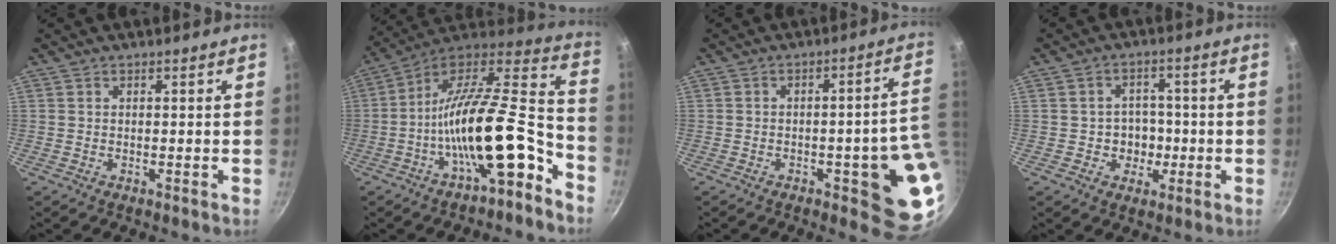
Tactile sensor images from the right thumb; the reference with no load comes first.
{"total": 21.7, "force": [-9.6, 7.1, 18.2], "torque": [-0.263, 0.073, -0.177]}
{"total": 14.1, "force": [-2.8, 4.3, 13.1], "torque": [-0.107, 0.015, -0.034]}
{"total": 5.1, "force": [-1.0, 4.6, 2.0], "torque": [0.005, 0.010, -0.016]}